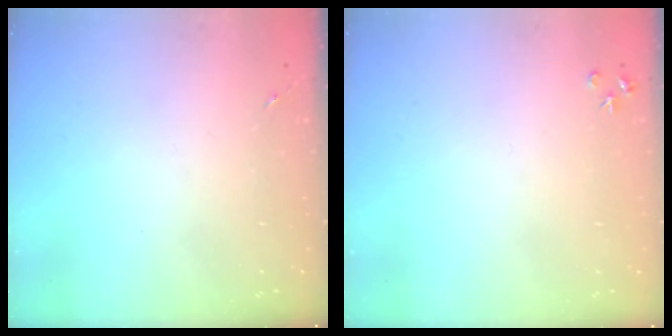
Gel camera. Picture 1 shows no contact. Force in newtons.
{"total": 3.1, "press": 3.1, "slide": 0.4}